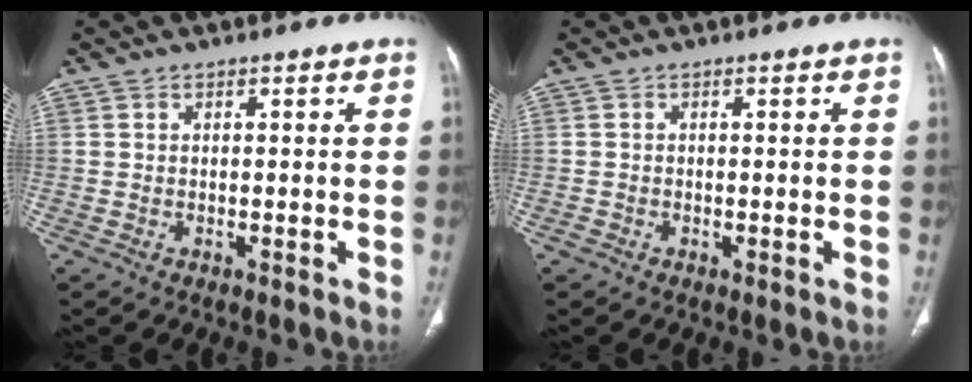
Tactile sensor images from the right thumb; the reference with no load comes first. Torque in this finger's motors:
{"motor_torque": [0.14, -0.32, -0.13, 0.03, -0.05]}